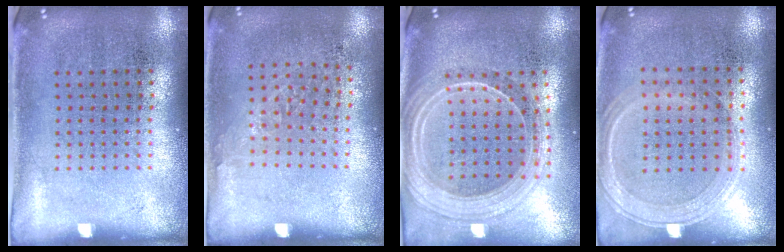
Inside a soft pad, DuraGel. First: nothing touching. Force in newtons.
{"total": 1.0, "press": 0.7, "slide": 0.6}
{"total": 2.3, "press": 2.0, "slide": 1.1}
{"total": 0.6, "press": 0.5, "slide": 0.2}